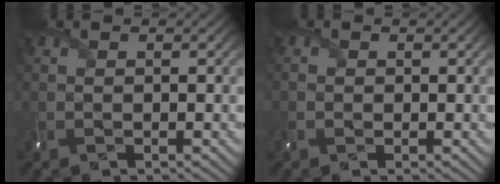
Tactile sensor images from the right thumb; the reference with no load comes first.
{"total": 1.2, "force": [0.0, 1.1, 0.4], "torque": [-0.008, -0.004, -0.002]}